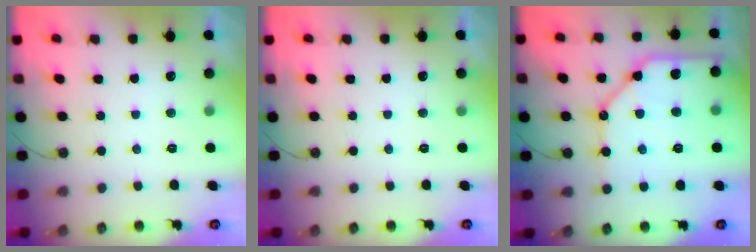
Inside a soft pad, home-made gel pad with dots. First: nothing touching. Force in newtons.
{"total": 0.0}
{"total": 17.0, "press": 16.9, "slide": 2.0}